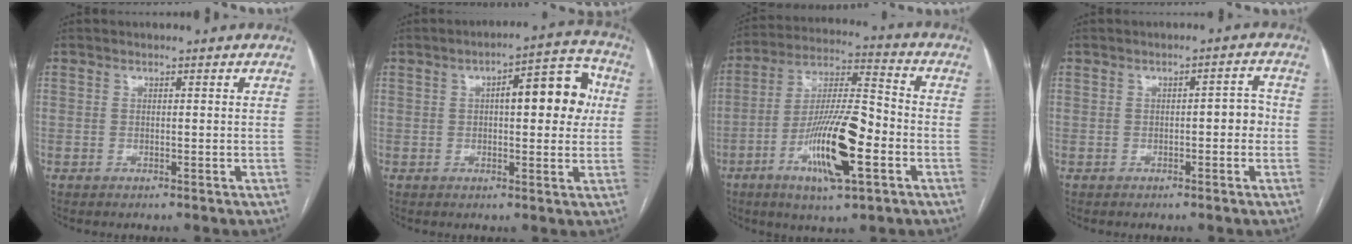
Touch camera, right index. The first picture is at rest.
{"total": 10.4, "force": [1.7, 3.3, 9.7], "torque": [-0.127, 0.031, 0.021]}
{"total": 15.8, "force": [-5.6, 2.9, 14.5], "torque": [-0.276, -0.005, -0.096]}
{"total": 3.1, "force": [-0.5, 1.2, 2.9], "torque": [-0.031, 0.015, -0.007]}